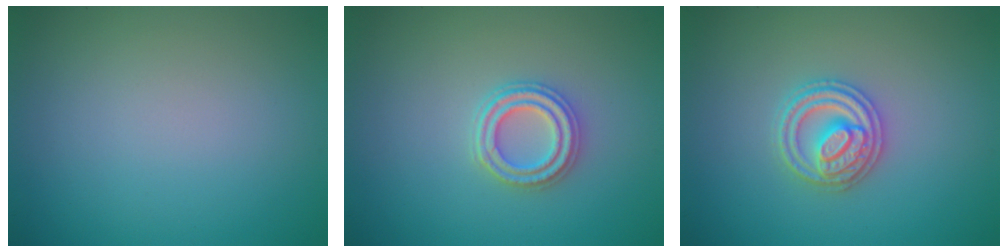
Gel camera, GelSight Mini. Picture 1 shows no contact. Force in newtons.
{"total": 2.7, "press": 2.5, "slide": 0.9}
{"total": 3.3, "press": 3.2, "slide": 0.6}